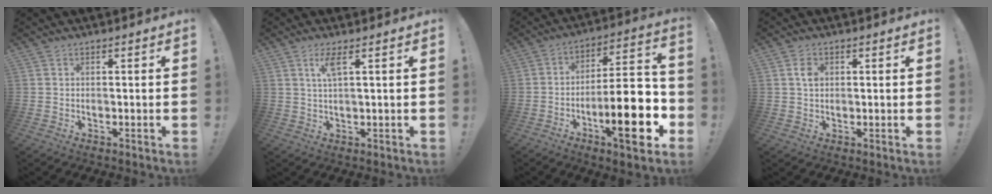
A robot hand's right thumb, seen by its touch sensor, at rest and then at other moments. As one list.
[{"total": 4.2, "force": [2.0, 0.4, 3.7], "torque": [-0.070, -0.001, 0.030]}, {"total": 21.2, "force": [-7.6, 5.8, 18.9], "torque": [-0.283, 0.035, -0.120]}, {"total": 3.2, "force": [0.6, 2.2, 2.2], "torque": [-0.027, 0.000, 0.008]}]